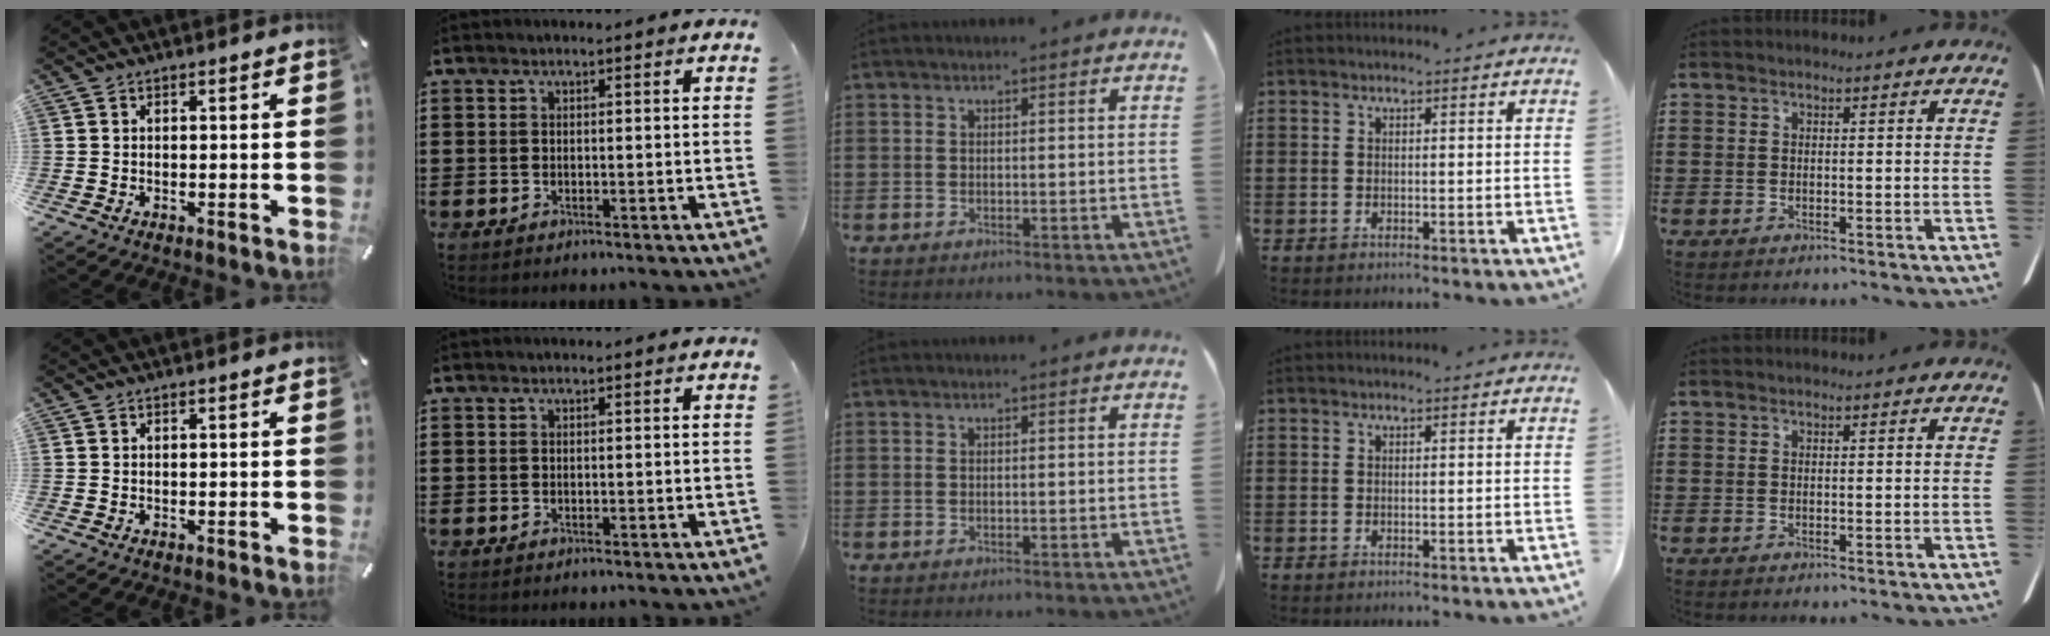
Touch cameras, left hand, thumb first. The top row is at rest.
{}